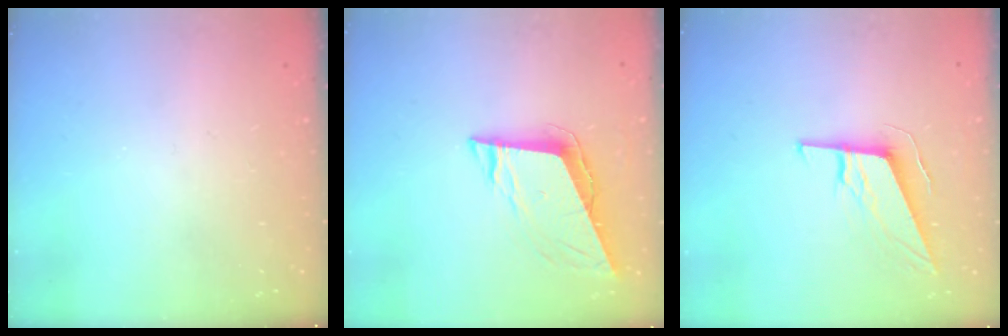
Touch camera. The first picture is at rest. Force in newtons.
{"total": 9.1, "press": 8.5, "slide": 3.1}
{"total": 11.2, "press": 11.0, "slide": 2.4}